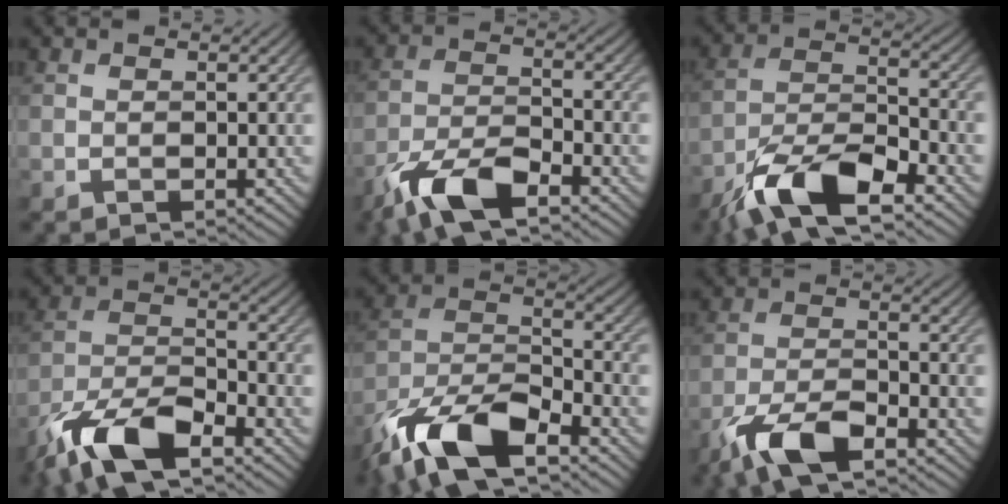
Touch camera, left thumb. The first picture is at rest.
{"total": 8.9, "force": [-6.1, 3.0, 5.8], "torque": [-0.115, -0.005, -0.126]}
{"total": 12.3, "force": [-8.1, 4.0, 8.3], "torque": [-0.158, -0.001, -0.165]}
{"total": 11.1, "force": [-7.6, 3.9, 7.1], "torque": [-0.136, -0.003, -0.157]}
{"total": 13.6, "force": [-9.3, 5.0, 8.6], "torque": [-0.173, -0.005, -0.190]}
{"total": 7.6, "force": [-5.2, 2.4, 5.0], "torque": [-0.105, -0.002, -0.104]}